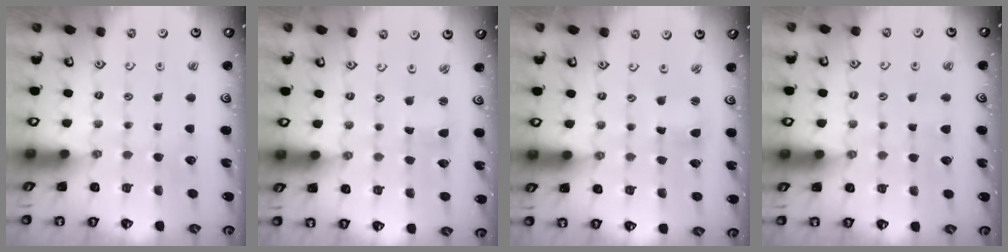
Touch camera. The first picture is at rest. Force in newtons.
{"total": 1.1, "press": 1.0, "slide": 0.2}
{"total": 1.9, "press": 1.9, "slide": 0.3}
{"total": 3.8, "press": 3.8, "slide": 0.6}